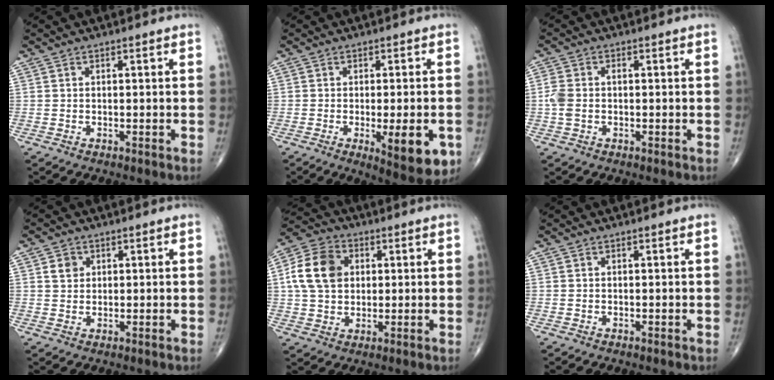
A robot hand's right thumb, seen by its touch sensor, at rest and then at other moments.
{"total": 10.9, "force": [-3.3, 3.4, 9.9], "torque": [-0.123, -0.011, -0.036]}
{"total": 3.8, "force": [-0.3, 2.6, 2.8], "torque": [-0.081, 0.015, -0.010]}
{"total": 2.8, "force": [1.0, 2.3, 1.0], "torque": [-0.007, -0.004, 0.016]}
{"total": 11.6, "force": [2.1, 8.7, 7.4], "torque": [-0.124, 0.011, 0.033]}
{"total": 0.0}